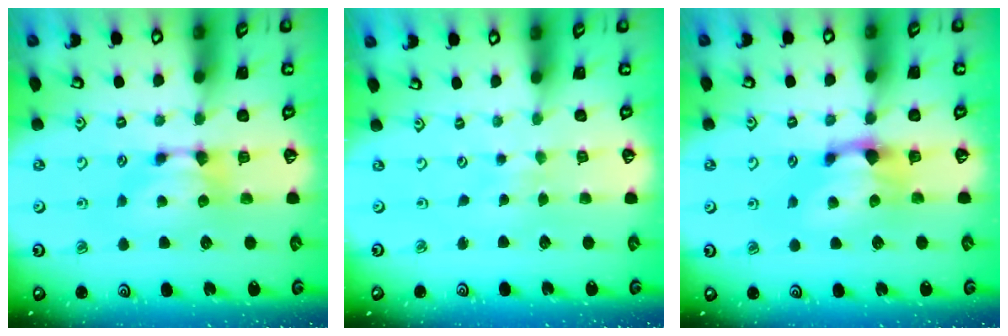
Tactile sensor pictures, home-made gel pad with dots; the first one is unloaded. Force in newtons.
{"total": 4.2, "press": 4.2, "slide": 0.0}
{"total": 1.4, "press": 0.7, "slide": 1.1}